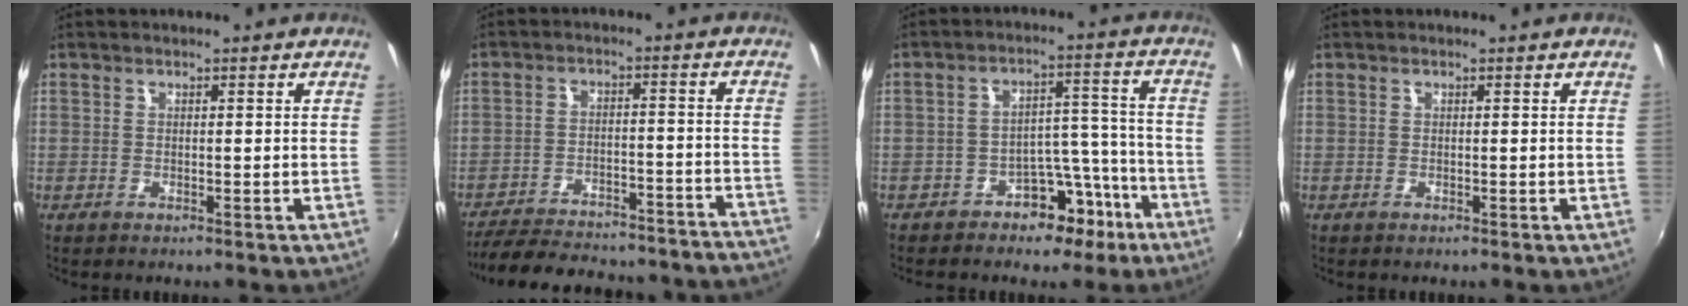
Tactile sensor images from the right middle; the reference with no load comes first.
{"total": 29.1, "force": [-26.5, 5.8, 10.7], "torque": [-0.192, -0.005, -0.334]}
{"total": 8.7, "force": [-6.0, 5.3, 3.4], "torque": [-0.034, 0.048, -0.075]}
{"total": 0.0}